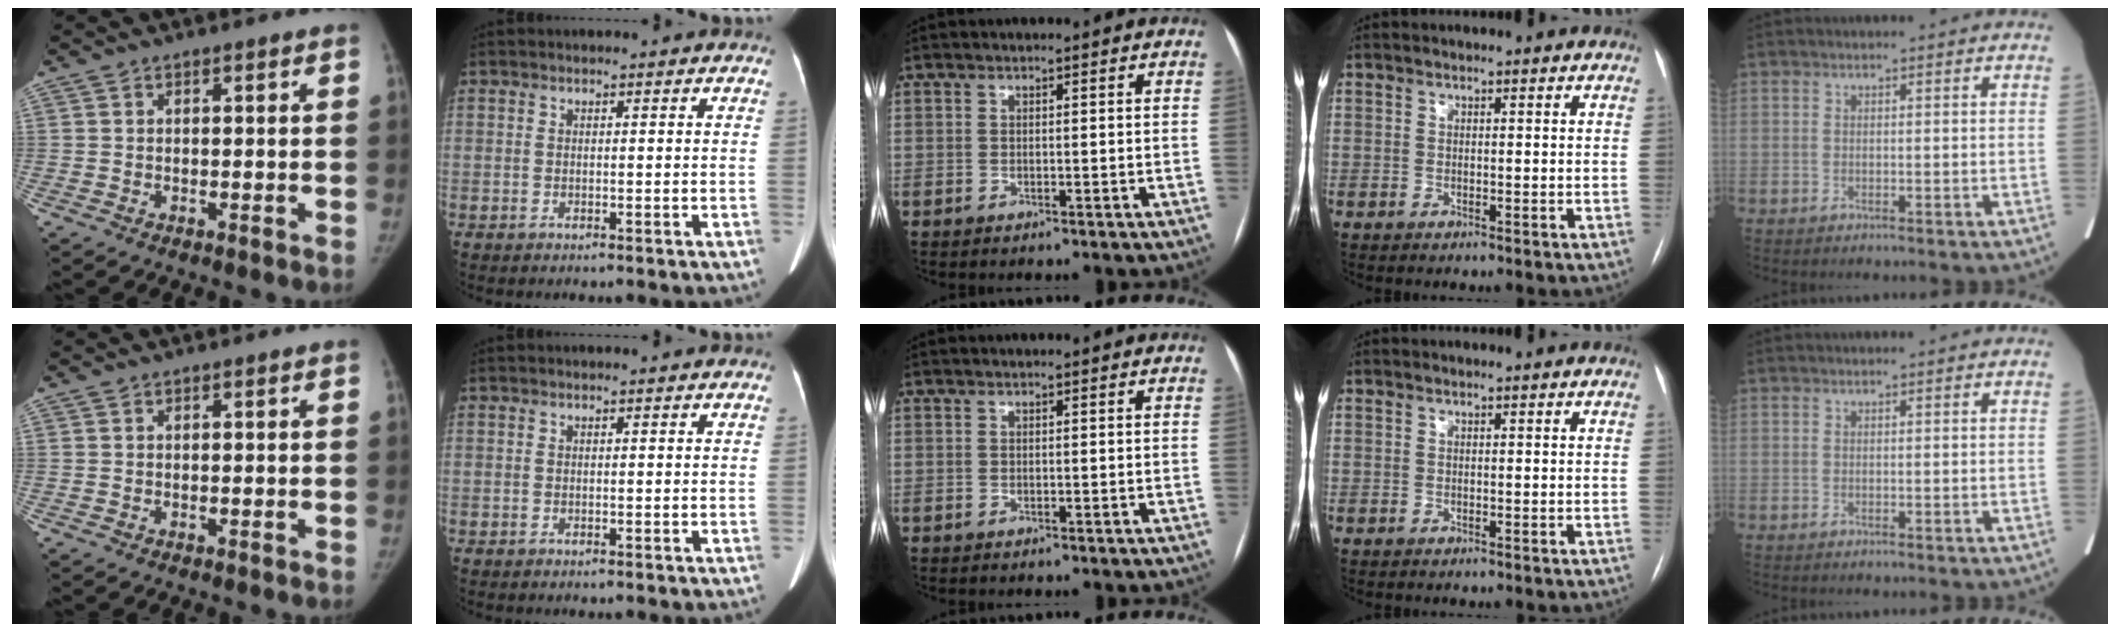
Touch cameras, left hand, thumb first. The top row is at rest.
{}